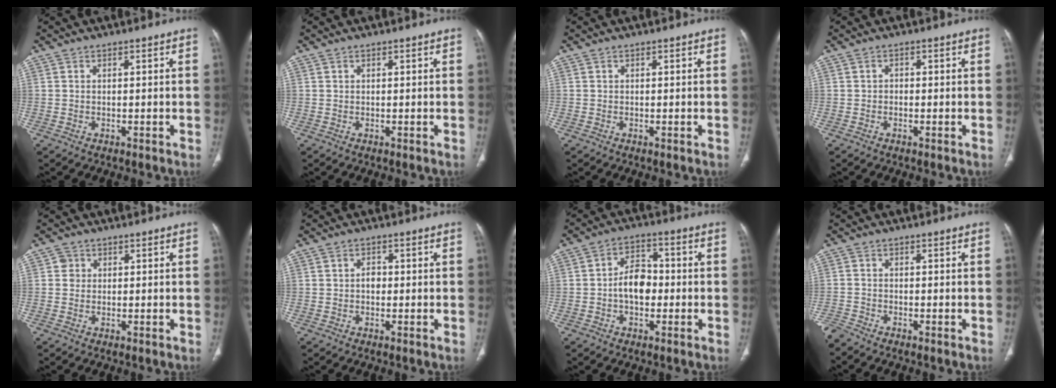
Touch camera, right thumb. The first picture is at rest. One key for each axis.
{"total": 0.0}
{"total": 0.0}
{"total": 0.9, "fx": -0.4, "fy": 0.7, "fz": 0.3, "tx": 0.003, "ty": 0.004, "tz": -0.010}
{"total": 1.8, "fx": 0.4, "fy": 1.8, "fz": 0.2, "tx": 0.007, "ty": 0.002, "tz": 0.002}
{"total": 1.8, "fx": -0.2, "fy": 1.5, "fz": 1.1, "tx": -0.008, "ty": 0.006, "tz": -0.005}
{"total": 7.5, "fx": -1.0, "fy": 5.2, "fz": 5.4, "tx": -0.069, "ty": 0.024, "tz": -0.026}
{"total": 2.4, "fx": -2.4, "fy": -0.1, "fz": 0.2, "tx": -0.020, "ty": -0.011, "tz": -0.055}